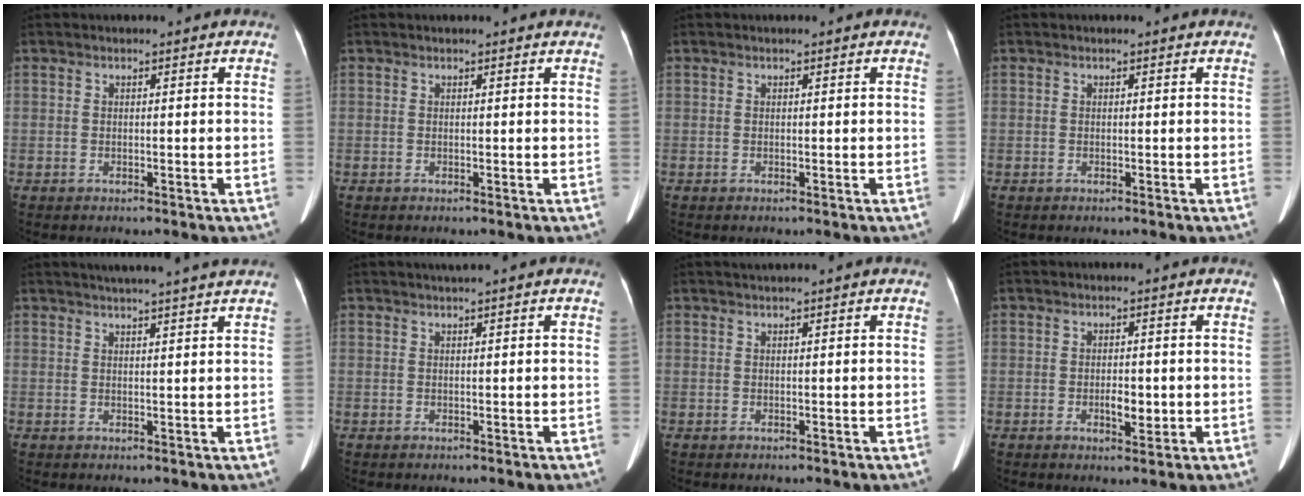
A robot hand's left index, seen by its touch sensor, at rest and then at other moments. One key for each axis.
{"total": 0.9, "fx": 0.9, "fy": 0.0, "fz": 0.2, "tx": -0.010, "ty": 0.002, "tz": 0.005}
{"total": 0.0}
{"total": 0.0}
{"total": 8.6, "fx": 7.5, "fy": -0.8, "fz": 4.1, "tx": -0.056, "ty": 0.019, "tz": 0.086}
{"total": 0.9, "fx": 0.6, "fy": -0.2, "fz": 0.6, "tx": -0.013, "ty": 0.002, "tz": 0.015}
{"total": 0.8, "fx": 0.5, "fy": -0.2, "fz": 0.5, "tx": -0.014, "ty": 0.009, "tz": 0.019}
{"total": 2.9, "fx": -0.6, "fy": 1.3, "fz": 2.6, "tx": -0.043, "ty": 0.000, "tz": -0.005}